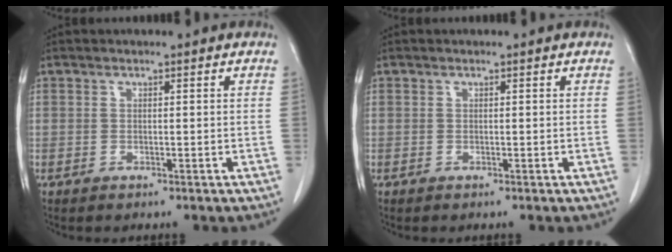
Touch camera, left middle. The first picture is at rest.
{"total": 0.0}